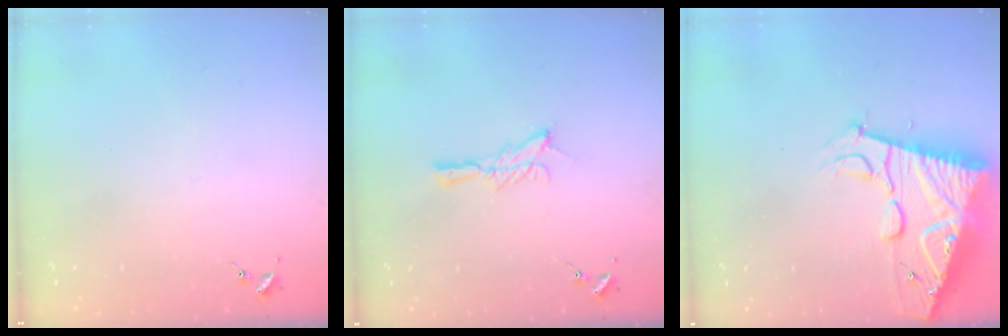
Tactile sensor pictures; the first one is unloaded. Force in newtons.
{"total": 7.6, "press": 7.6, "slide": 0.1}
{"total": 18.3, "press": 18.2, "slide": 1.7}